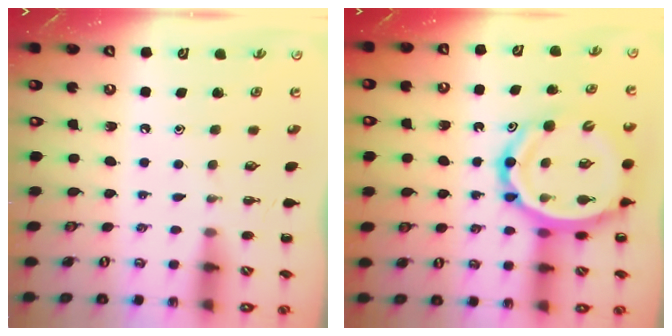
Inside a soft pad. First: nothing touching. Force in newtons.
{"total": 16.6, "press": 16.0, "slide": 4.4}